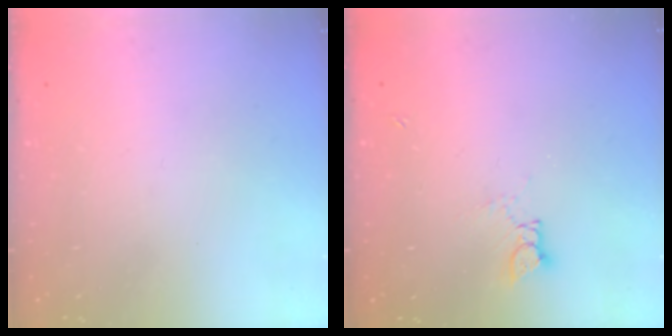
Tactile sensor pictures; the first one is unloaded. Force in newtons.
{"total": 3.4, "press": 3.4, "slide": 0.3}